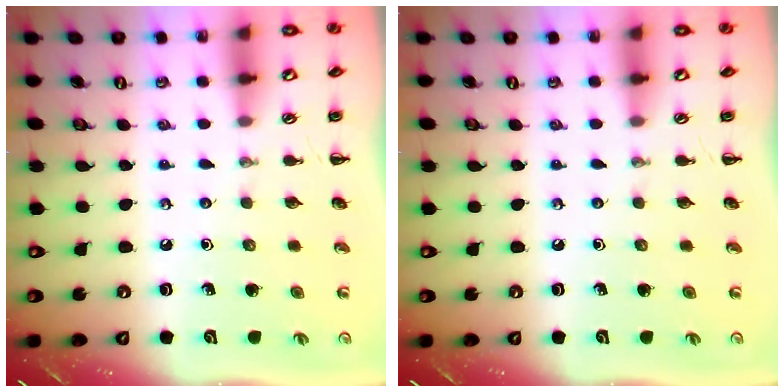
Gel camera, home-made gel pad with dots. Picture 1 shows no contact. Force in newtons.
{"total": 0.0}